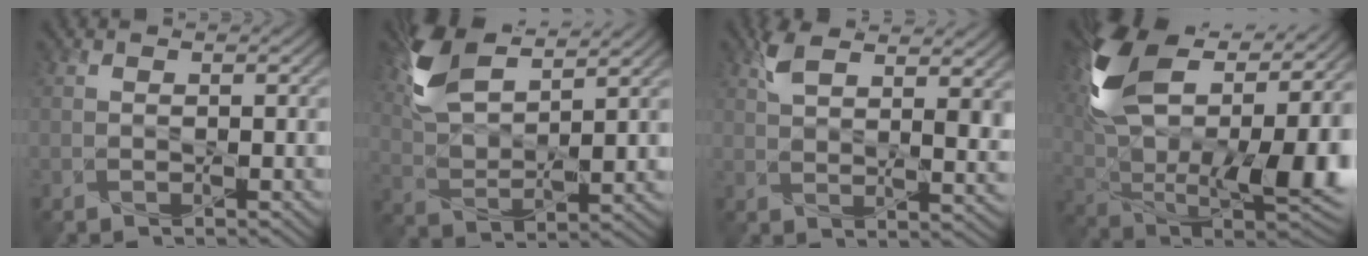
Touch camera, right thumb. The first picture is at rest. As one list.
[{"total": 10.0, "force": [6.2, 3.6, 6.9], "torque": [-0.163, 0.009, 0.127]}, {"total": 9.0, "force": [4.4, 3.5, 7.0], "torque": [-0.134, 0.000, 0.085]}, {"total": 19.3, "force": [5.3, 11.6, 14.5], "torque": [-0.292, 0.000, 0.101]}]